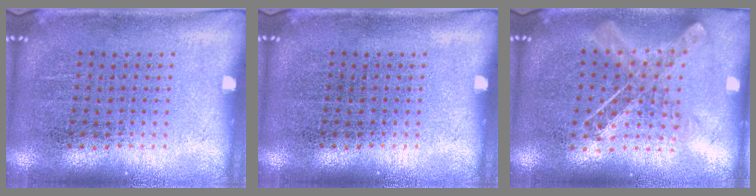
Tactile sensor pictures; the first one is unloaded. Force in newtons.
{"total": 0.0}
{"total": 1.0, "press": 1.0, "slide": 0.1}